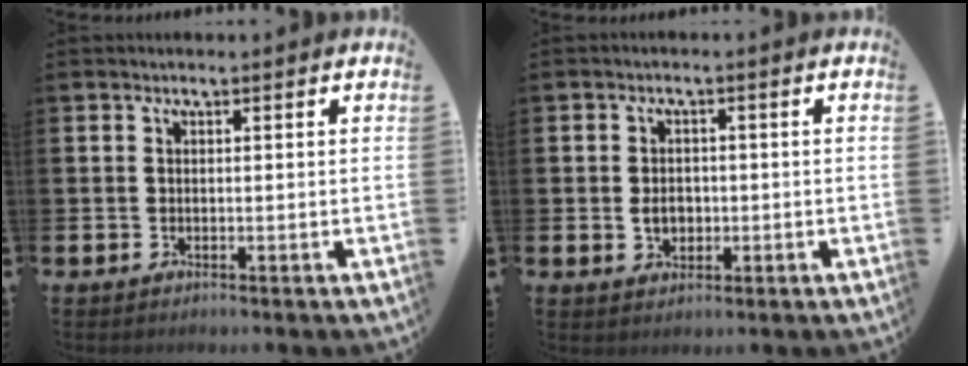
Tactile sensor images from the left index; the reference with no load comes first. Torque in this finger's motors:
{"motor_torque": [0.32, -0.18, 0.03, 0.08]}